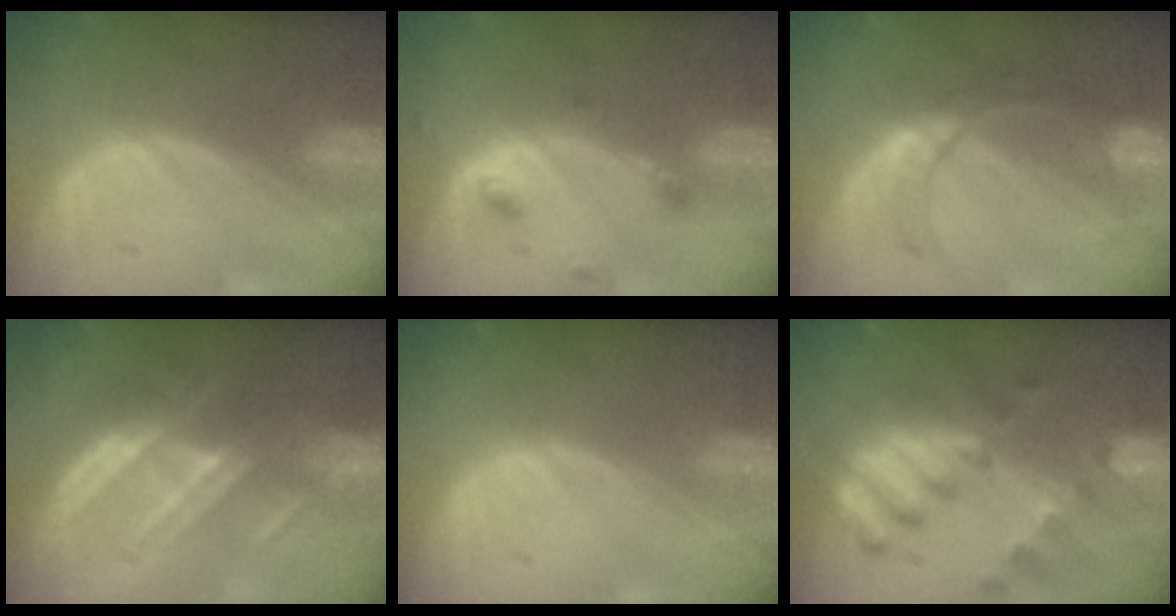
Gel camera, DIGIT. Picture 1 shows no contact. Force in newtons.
{"total": 3.6, "press": 3.6, "slide": 0.5}
{"total": 6.2, "press": 6.1, "slide": 0.7}
{"total": 7.1, "press": 6.5, "slide": 3.0}
{"total": 0.0}
{"total": 10.4, "press": 9.0, "slide": 5.3}